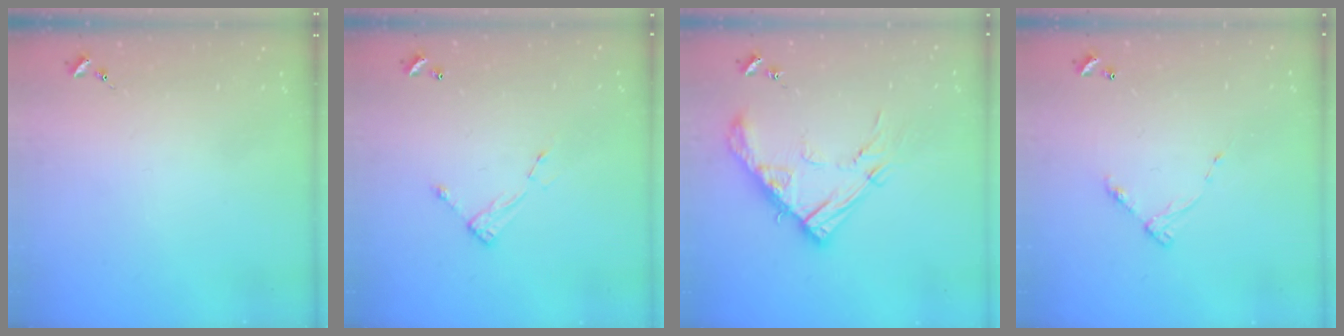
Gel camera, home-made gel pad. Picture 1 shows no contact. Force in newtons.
{"total": 4.7, "press": 4.6, "slide": 0.4}
{"total": 16.8, "press": 16.7, "slide": 1.7}
{"total": 5.9, "press": 5.9, "slide": 0.4}